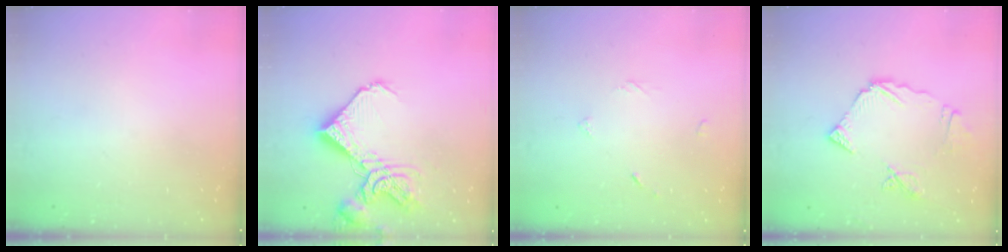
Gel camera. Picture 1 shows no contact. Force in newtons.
{"total": 13.2, "press": 13.1, "slide": 1.4}
{"total": 2.0, "press": 2.0, "slide": 0.2}
{"total": 10.8, "press": 10.7, "slide": 1.4}